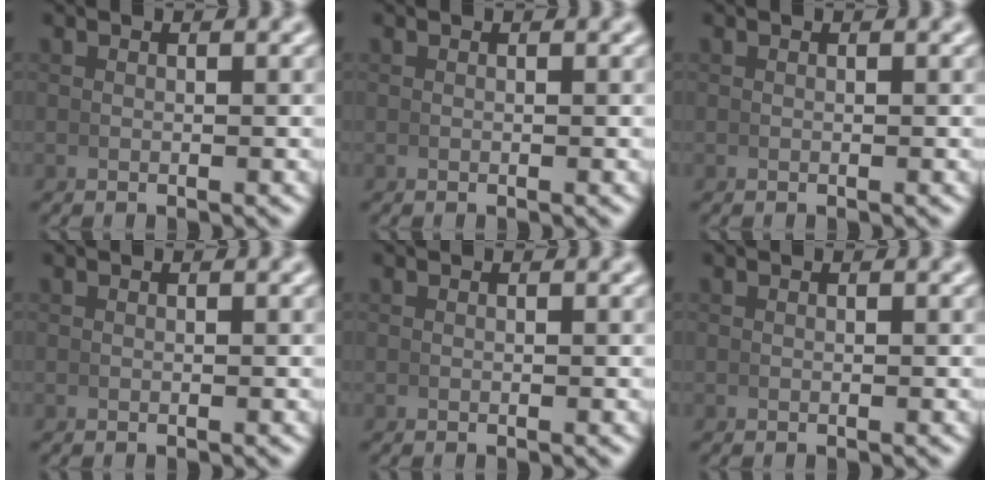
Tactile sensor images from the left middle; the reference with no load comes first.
{"total": 0.0}
{"total": 0.0}
{"total": 0.0}
{"total": 0.0}
{"total": 0.0}